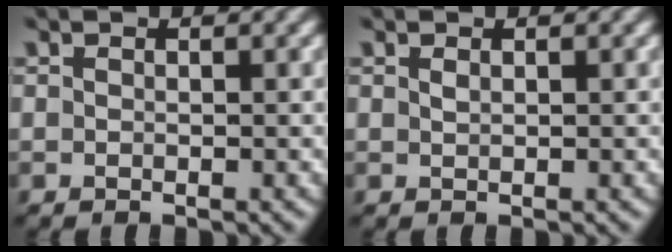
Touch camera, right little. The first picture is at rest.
{"total": 0.7, "force": [0.1, -0.7, 0.1], "torque": [0.002, -0.006, 0.010]}